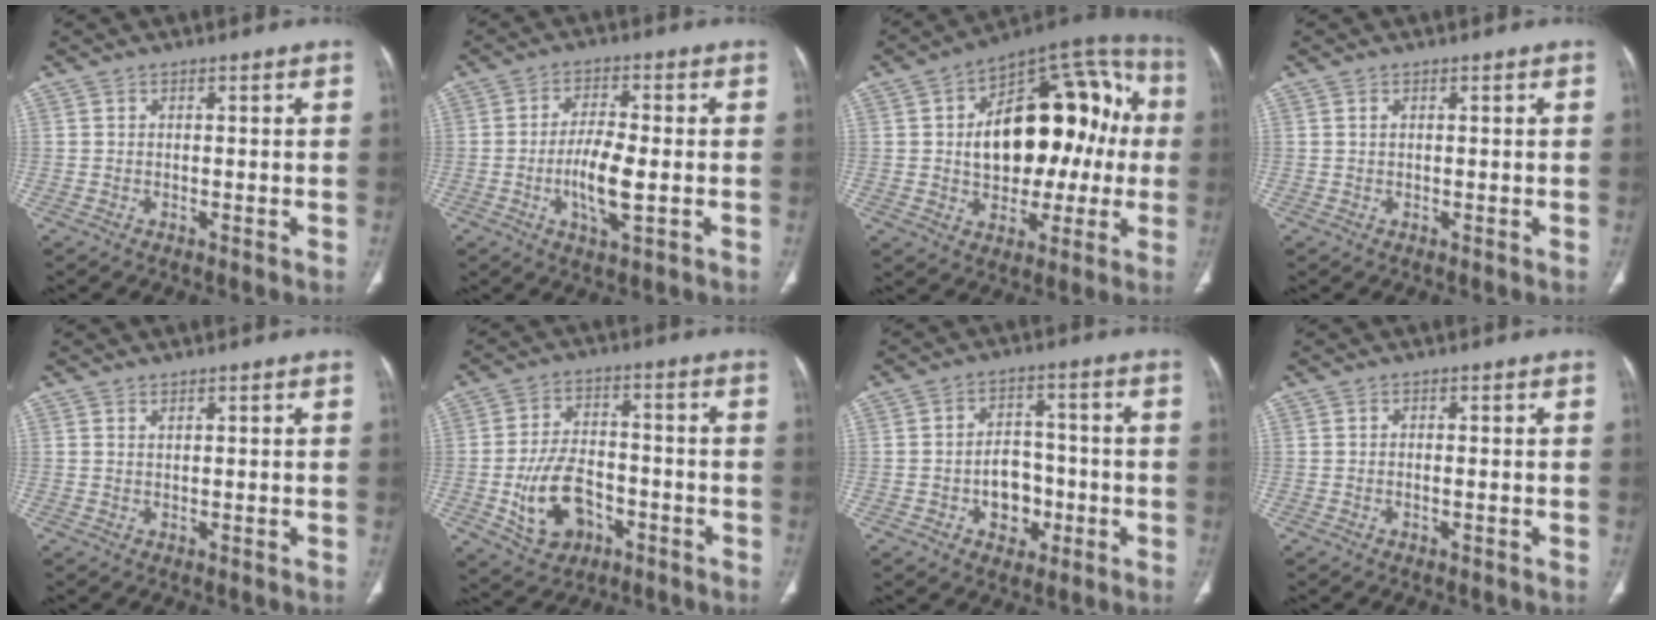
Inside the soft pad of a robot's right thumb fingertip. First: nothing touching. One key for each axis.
{"total": 7.9, "fx": -1.5, "fy": 2.5, "fz": 7.3, "tx": -0.143, "ty": -0.002, "tz": -0.030}
{"total": 24.9, "fx": 1.5, "fy": 14.7, "fz": 20.0, "tx": -0.247, "ty": 0.043, "tz": 0.025}
{"total": 0.6, "fx": 0.2, "fy": 0.3, "fz": 0.4, "tx": -0.010, "ty": 0.002, "tz": 0.004}
{"total": 0.6, "fx": 0.5, "fy": 0.2, "fz": 0.3, "tx": -0.006, "ty": -0.003, "tz": 0.010}
{"total": 11.9, "fx": -4.1, "fy": 8.0, "fz": 7.7, "tx": -0.121, "ty": 0.025, "tz": -0.063}
{"total": 8.0, "fx": -2.5, "fy": 6.1, "fz": 4.7, "tx": -0.034, "ty": 0.026, "tz": -0.036}
{"total": 0.7, "fx": -0.2, "fy": 0.2, "fz": 0.6, "tx": -0.015, "ty": 0.004, "tz": -0.004}